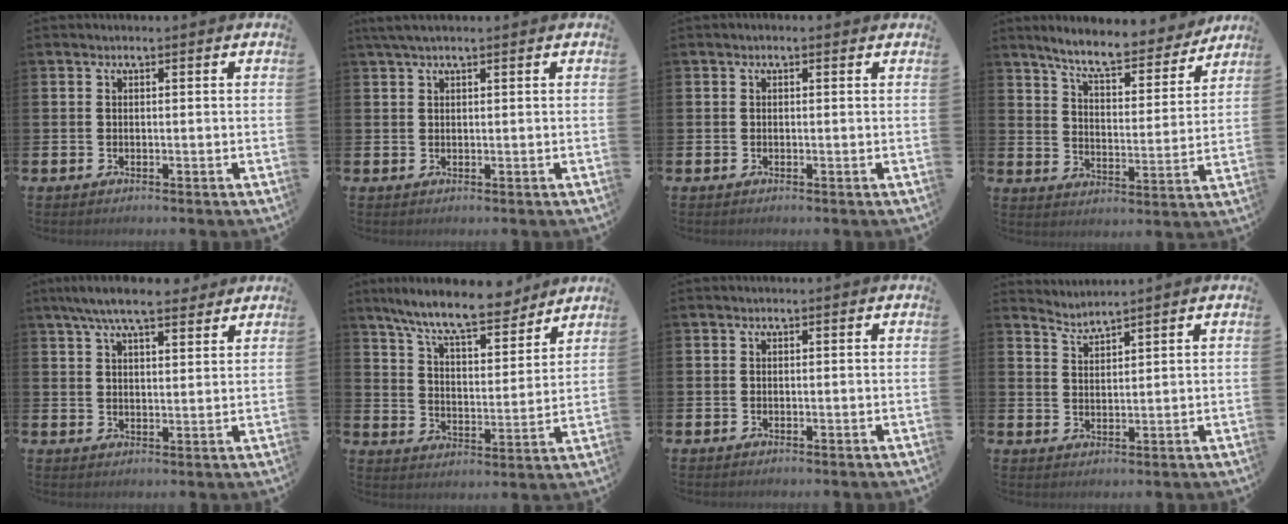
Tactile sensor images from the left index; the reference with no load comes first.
{"total": 2.0, "force": [1.4, 0.3, 1.4], "torque": [-0.031, 0.006, 0.026]}
{"total": 0.0}
{"total": 8.0, "force": [7.3, 1.3, 3.0], "torque": [-0.079, -0.047, 0.125]}
{"total": 7.1, "force": [6.2, 1.5, 3.1], "torque": [-0.070, -0.016, 0.111]}
{"total": 10.2, "force": [9.2, 1.5, 4.2], "torque": [-0.107, -0.050, 0.162]}
{"total": 0.0}
{"total": 2.6, "force": [2.5, -0.5, -0.5], "torque": [-0.005, -0.012, 0.048]}